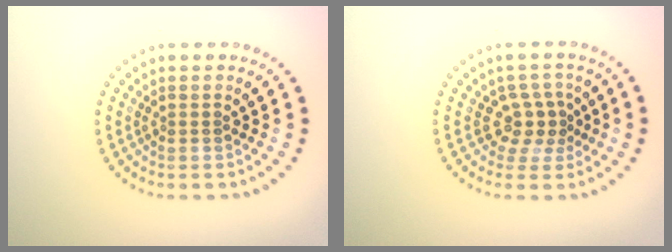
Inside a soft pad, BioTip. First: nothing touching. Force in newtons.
{"total": 2.6, "press": 1.8, "slide": 1.9}